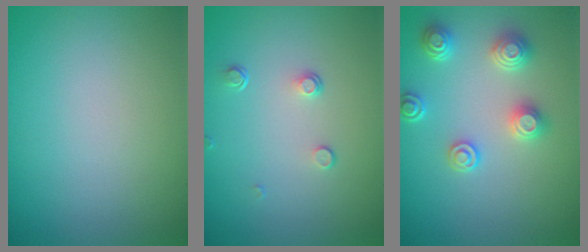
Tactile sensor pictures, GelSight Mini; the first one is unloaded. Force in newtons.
{"total": 1.0, "press": 0.7, "slide": 0.8}
{"total": 3.3, "press": 3.1, "slide": 1.3}